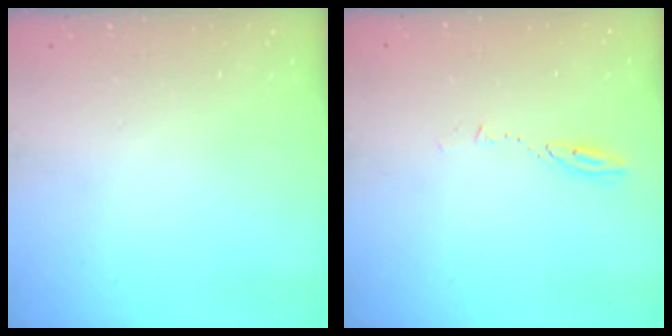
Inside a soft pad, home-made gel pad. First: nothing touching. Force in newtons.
{"total": 4.0, "press": 4.0, "slide": 0.5}